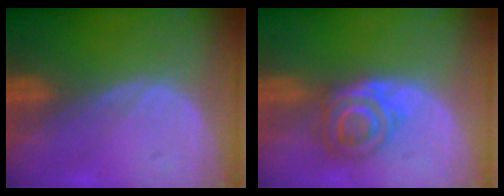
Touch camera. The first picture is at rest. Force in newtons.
{"total": 6.0, "press": 5.6, "slide": 2.2}